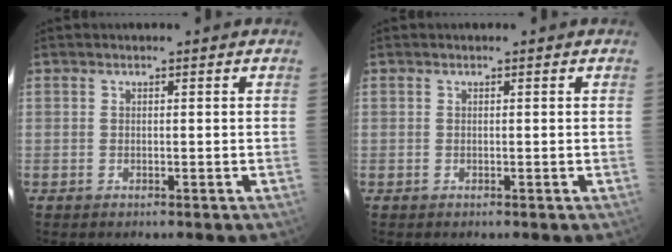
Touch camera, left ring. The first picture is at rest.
{"total": 0.0}